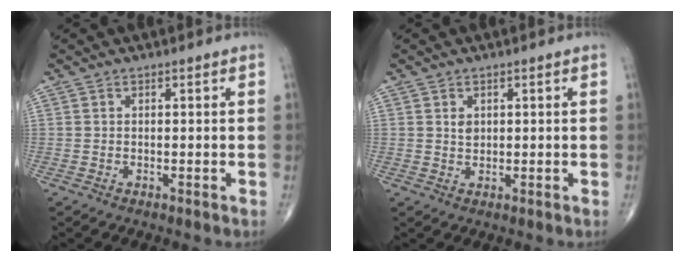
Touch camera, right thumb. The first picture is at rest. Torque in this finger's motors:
{"motor_torque": [0.26, 0.09, 0.02, -0.25, -0.03]}